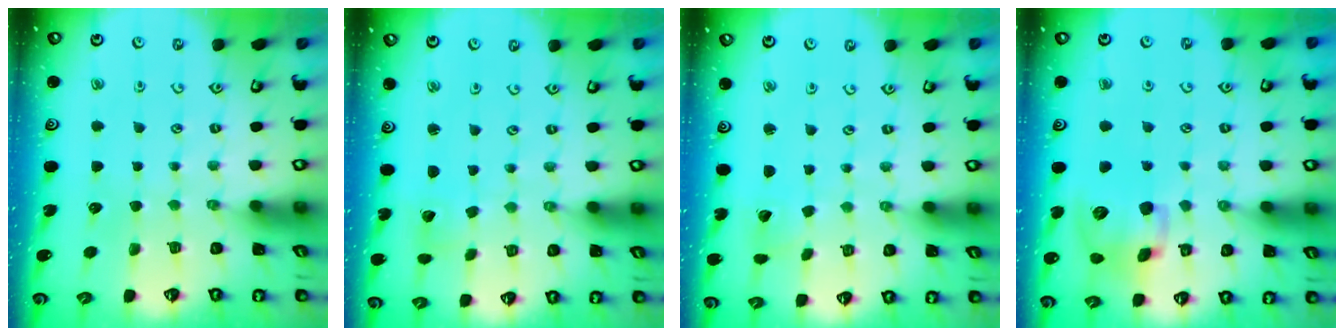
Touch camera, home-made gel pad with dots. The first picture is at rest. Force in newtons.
{"total": 2.0, "press": 2.0, "slide": 0.1}
{"total": 1.8, "press": 1.7, "slide": 0.3}
{"total": 13.2, "press": 13.1, "slide": 2.1}